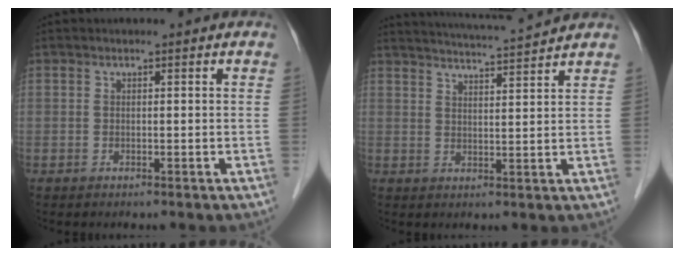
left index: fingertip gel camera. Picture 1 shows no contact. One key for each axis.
{"total": 9.5, "fx": 9.1, "fy": -1.3, "fz": 2.7, "tx": -0.053, "ty": 0.008, "tz": 0.133}